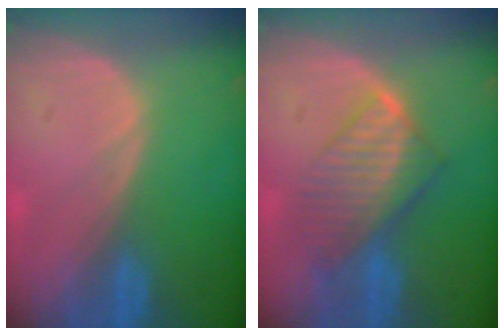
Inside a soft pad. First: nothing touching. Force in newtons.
{"total": 8.0, "press": 7.1, "slide": 3.7}